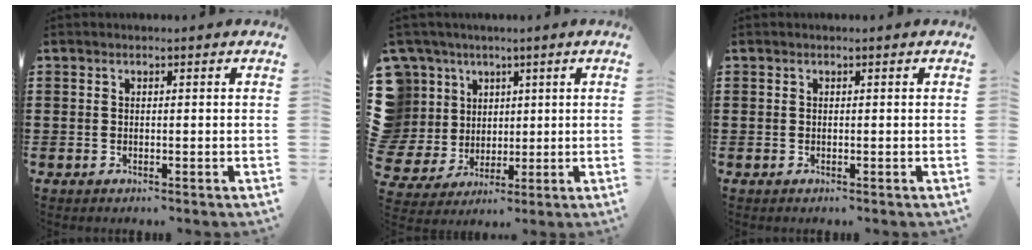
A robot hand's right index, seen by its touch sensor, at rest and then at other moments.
{"total": 8.5, "force": [2.7, 8.0, 0.9], "torque": [-0.070, -0.012, 0.055]}
{"total": 0.0}